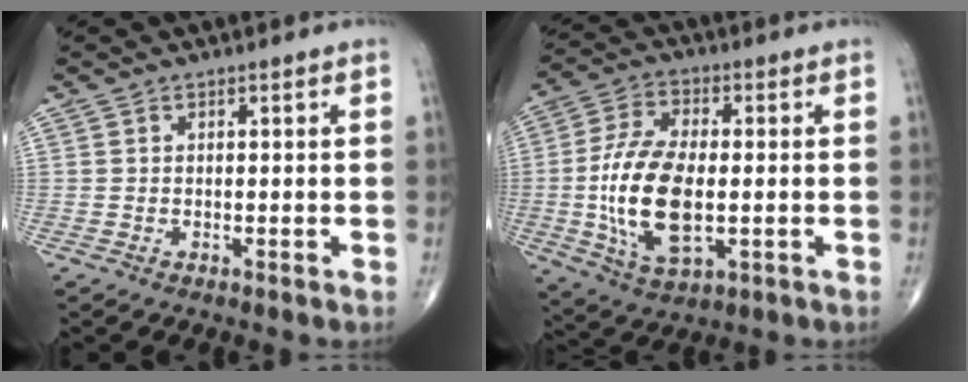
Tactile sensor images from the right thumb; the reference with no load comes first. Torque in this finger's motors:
{"motor_torque": [2.00, 2.97, 1.36, -0.38, 0.44]}